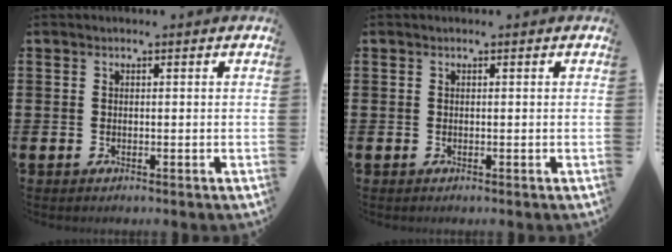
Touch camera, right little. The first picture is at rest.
{"total": 0.0}